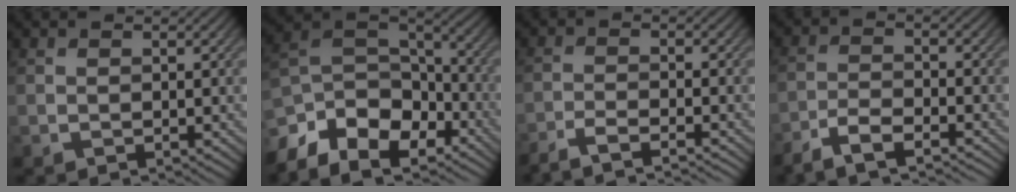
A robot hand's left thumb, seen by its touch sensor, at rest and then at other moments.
{"total": 12.0, "force": [-7.5, 6.3, 7.0], "torque": [-0.173, -0.029, -0.130]}
{"total": 4.1, "force": [-3.3, 0.7, 2.3], "torque": [-0.042, 0.000, -0.072]}
{"total": 5.1, "force": [-4.1, 1.2, 2.8], "torque": [-0.056, -0.003, -0.083]}